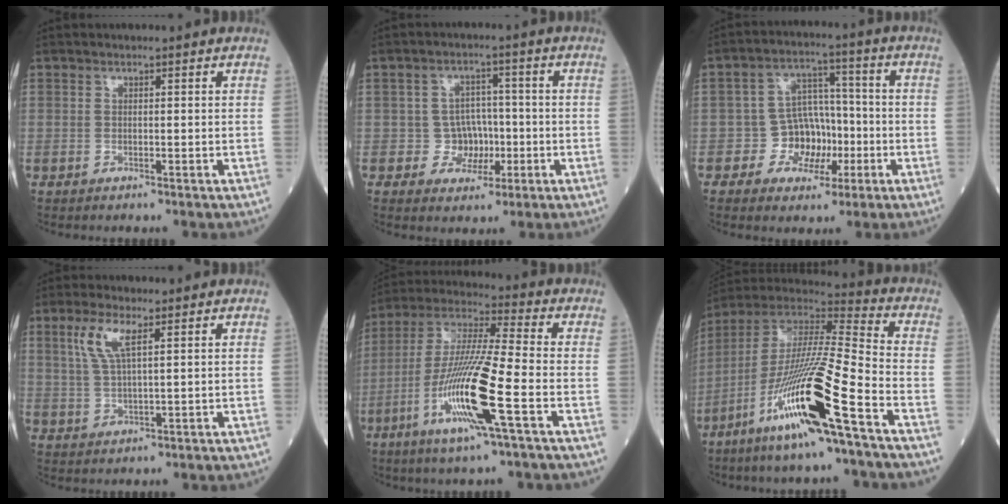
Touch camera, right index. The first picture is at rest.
{"total": 4.8, "force": [-0.9, 4.6, 1.3], "torque": [-0.008, 0.012, -0.010]}
{"total": 7.5, "force": [-2.2, 6.2, 3.6], "torque": [-0.055, 0.023, -0.030]}
{"total": 5.2, "force": [2.4, 0.9, 4.6], "torque": [-0.105, 0.006, 0.052]}
{"total": 15.7, "force": [-5.6, 0.0, 14.7], "torque": [-0.303, -0.016, -0.109]}
{"total": 20.0, "force": [-9.7, 0.1, 17.5], "torque": [-0.369, -0.046, -0.188]}